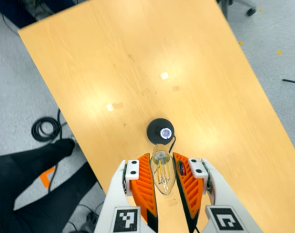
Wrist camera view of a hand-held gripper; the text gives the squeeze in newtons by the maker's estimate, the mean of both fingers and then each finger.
{"total": 11.7, "left": 12.0, "right": 11.5}